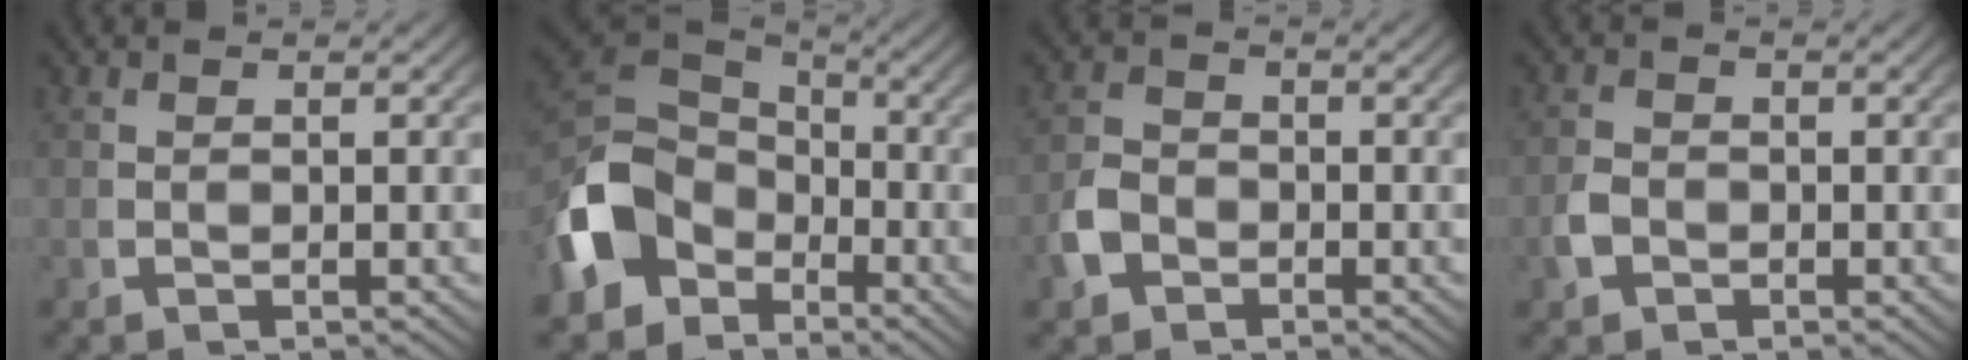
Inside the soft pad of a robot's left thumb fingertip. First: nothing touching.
{"total": 10.2, "force": [-1.3, 7.6, 6.7], "torque": [-0.160, -0.027, -0.009]}
{"total": 2.7, "force": [-1.3, 2.1, 1.1], "torque": [-0.030, -0.007, -0.023]}
{"total": 1.5, "force": [-0.7, 1.1, 0.6], "torque": [-0.018, -0.004, -0.013]}